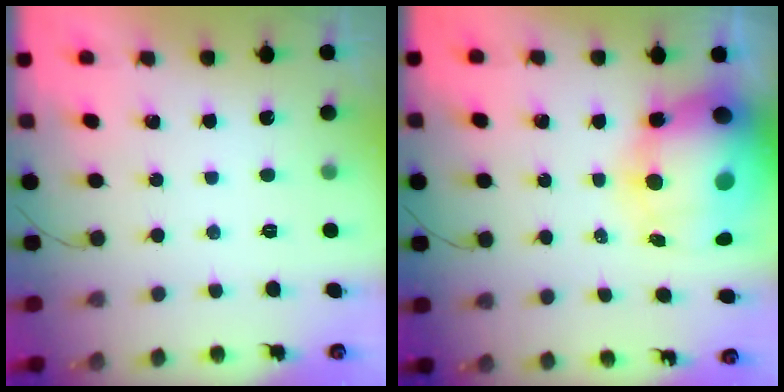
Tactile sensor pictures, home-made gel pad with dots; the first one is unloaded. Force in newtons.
{"total": 19.7, "press": 19.2, "slide": 4.4}